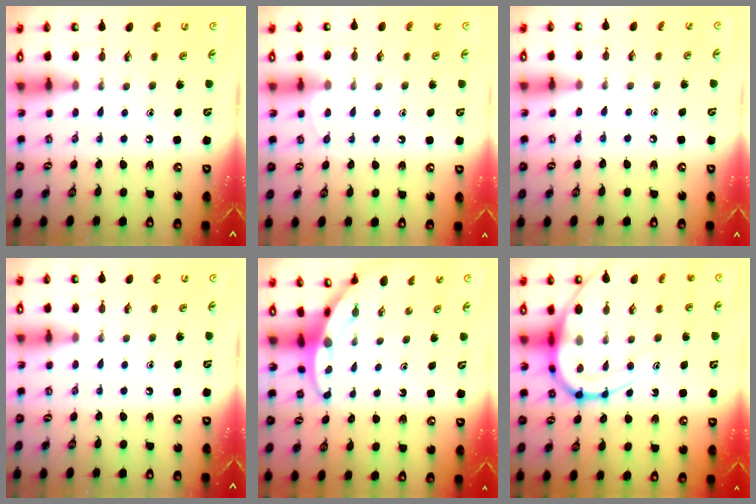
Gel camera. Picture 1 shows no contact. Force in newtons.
{"total": 3.7, "press": 3.7, "slide": 0.4}
{"total": 3.3, "press": 3.2, "slide": 0.7}
{"total": 0.0}
{"total": 3.3, "press": 3.3, "slide": 0.3}
{"total": 14.1, "press": 14.1, "slide": 1.2}